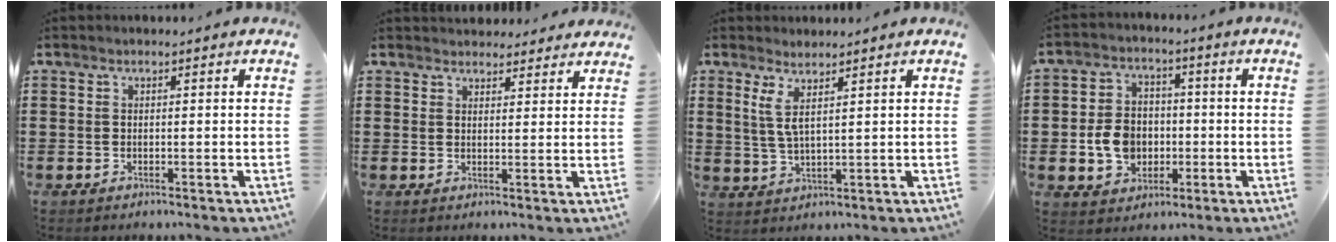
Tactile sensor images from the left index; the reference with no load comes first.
{"total": 2.9, "force": [2.8, 0.8, 0.1], "torque": [-0.001, -0.009, 0.052]}
{"total": 3.9, "force": [2.2, 0.6, 3.1], "torque": [-0.076, -0.003, 0.038]}
{"total": 7.2, "force": [-1.2, 6.0, 3.8], "torque": [-0.094, 0.006, -0.026]}